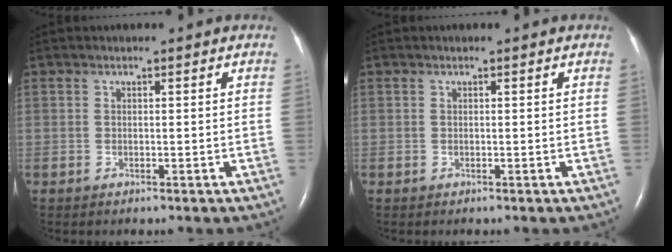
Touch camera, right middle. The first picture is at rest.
{"total": 0.0}